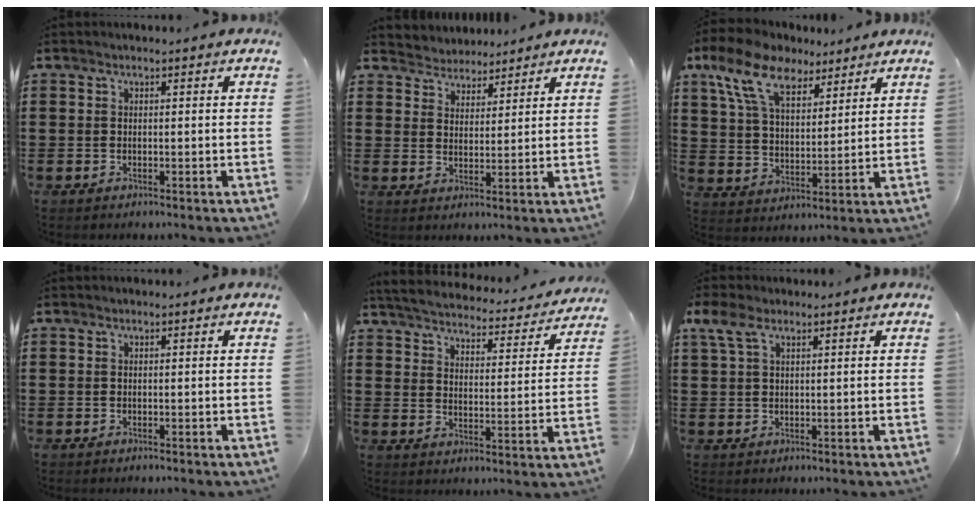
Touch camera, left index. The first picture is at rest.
{"total": 3.6, "force": [3.3, 1.3, -0.8], "torque": [-0.003, -0.010, 0.060]}
{"total": 10.7, "force": [7.8, 4.7, 5.6], "torque": [-0.131, -0.009, 0.144]}
{"total": 0.0}
{"total": 4.1, "force": [4.0, -0.1, 0.5], "torque": [-0.034, -0.034, 0.063]}
{"total": 3.9, "force": [1.8, 2.0, 2.9], "torque": [-0.070, 0.004, 0.029]}